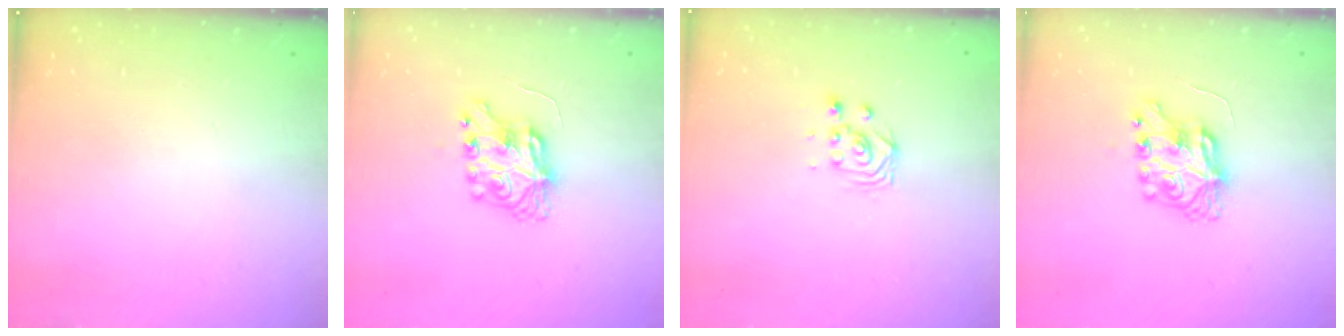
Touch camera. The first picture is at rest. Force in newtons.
{"total": 7.9, "press": 7.9, "slide": 0.2}
{"total": 2.9, "press": 2.9, "slide": 0.4}
{"total": 7.9, "press": 7.9, "slide": 0.2}